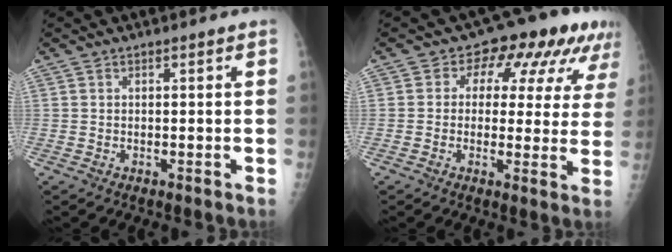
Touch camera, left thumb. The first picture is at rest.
{"total": 13.0, "force": [6.3, 8.1, 8.0], "torque": [-0.051, -0.002, 0.063]}